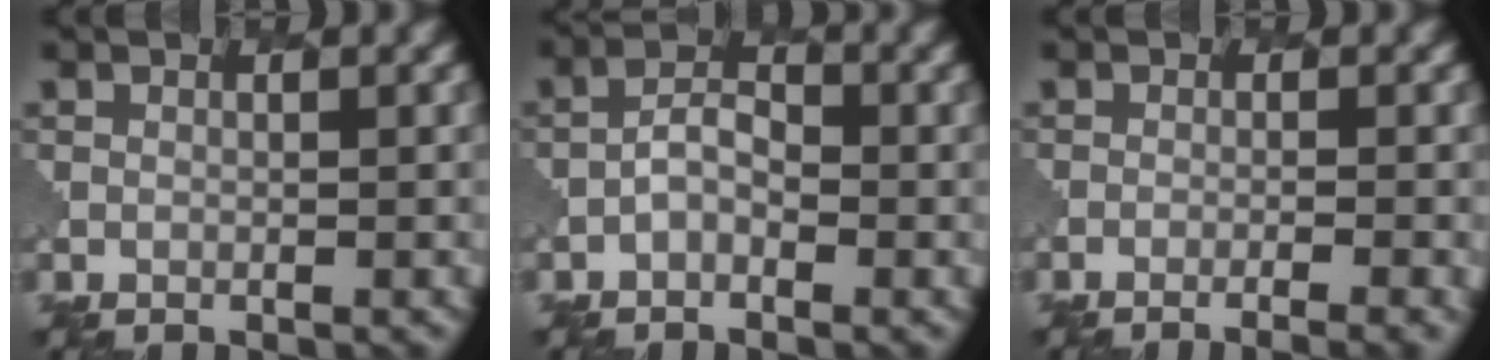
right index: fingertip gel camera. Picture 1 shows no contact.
{"total": 1.7, "force": [-0.8, 1.0, 1.2], "torque": [-0.022, 0.005, -0.020]}
{"total": 3.4, "force": [-1.7, 1.0, 2.7], "torque": [-0.022, 0.006, -0.028]}